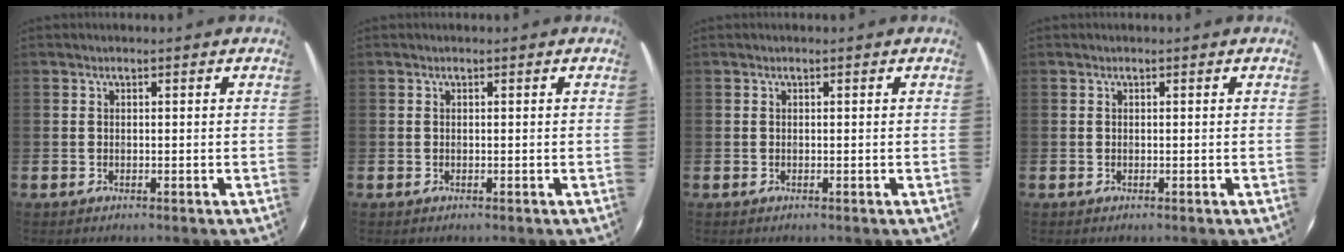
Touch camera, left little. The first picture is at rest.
{"total": 0.0}
{"total": 0.0}
{"total": 0.0}